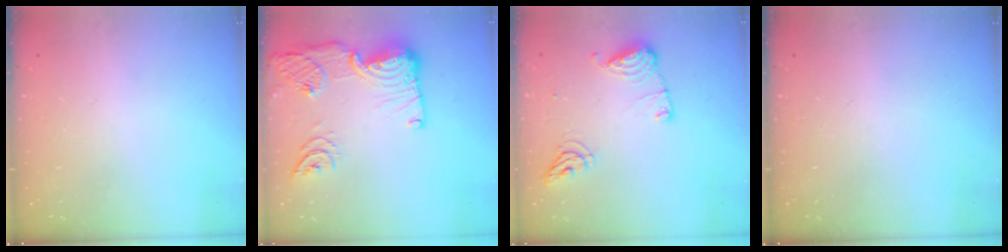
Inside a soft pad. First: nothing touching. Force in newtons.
{"total": 19.0, "press": 19.0, "slide": 1.5}
{"total": 11.3, "press": 11.2, "slide": 0.9}
{"total": 0.0}